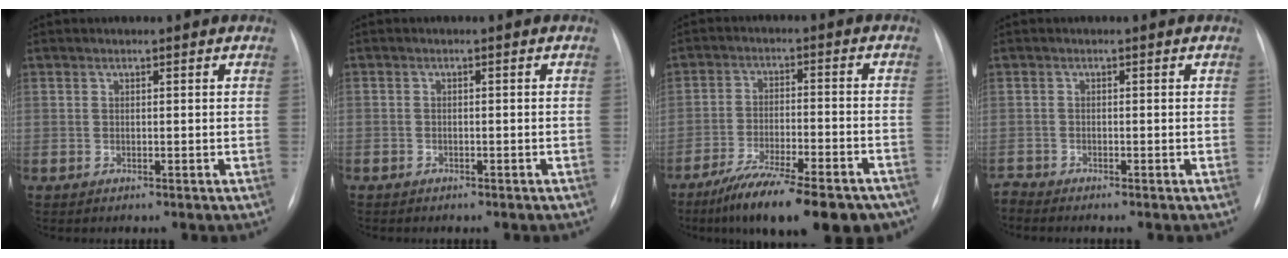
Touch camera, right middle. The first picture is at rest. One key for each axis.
{"total": 1.4, "fx": -1.1, "fy": 0.8, "fz": 0.4, "tx": -0.007, "ty": 0.002, "tz": -0.012}
{"total": 19.7, "fx": -15.5, "fy": 4.3, "fz": 11.4, "tx": -0.130, "ty": -0.005, "tz": -0.231}
{"total": 1.5, "fx": -1.4, "fy": -0.5, "fz": -0.3, "tx": 0.008, "ty": -0.010, "tz": -0.026}